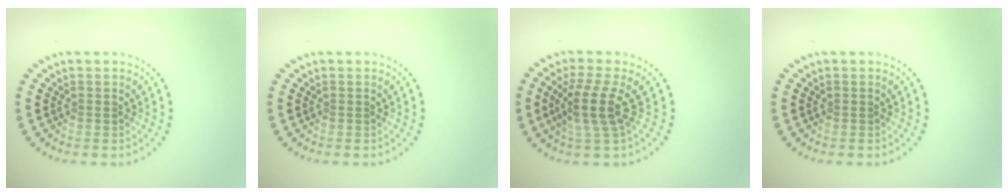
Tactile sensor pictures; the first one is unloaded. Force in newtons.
{"total": 0.0}
{"total": 3.6, "press": 2.7, "slide": 2.3}
{"total": 0.0}